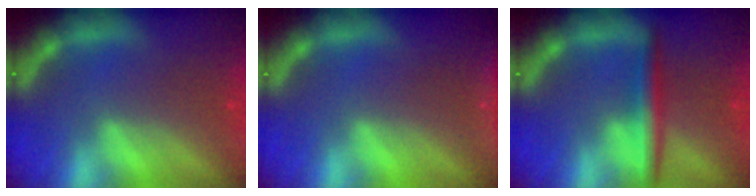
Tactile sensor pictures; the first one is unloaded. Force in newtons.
{"total": 3.5}
{"total": 3.5}